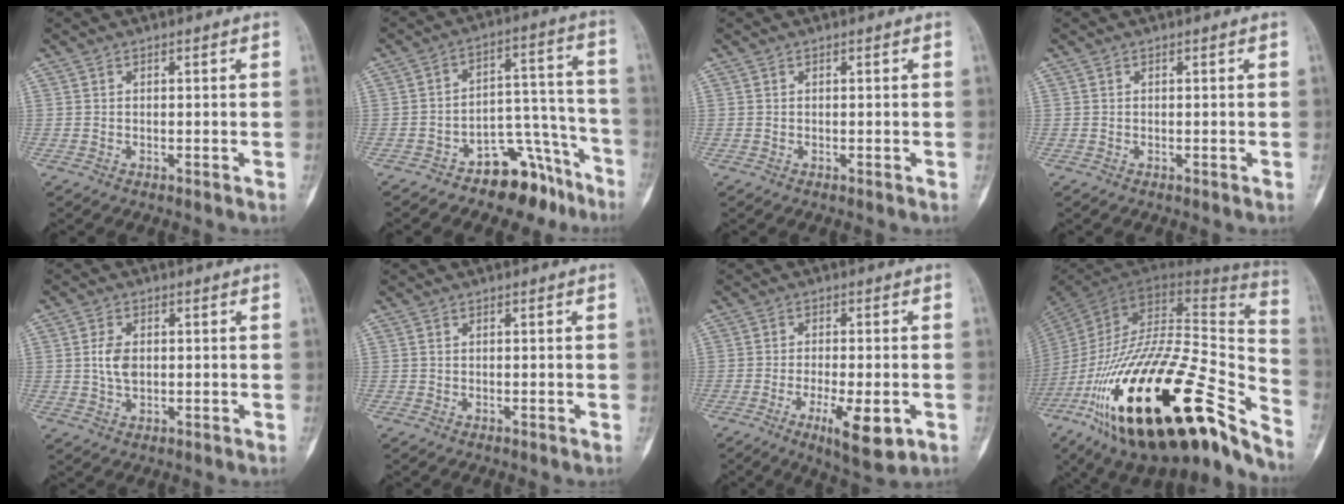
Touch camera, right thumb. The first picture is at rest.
{"total": 11.6, "force": [-8.6, 5.9, 4.9], "torque": [-0.024, 0.117, -0.133]}
{"total": 0.0}
{"total": 0.0}
{"total": 3.1, "force": [0.2, 2.0, 2.4], "torque": [-0.045, 0.001, 0.003]}
{"total": 0.0}
{"total": 9.5, "force": [-3.7, 2.9, 8.2], "torque": [-0.128, -0.010, -0.053]}
{"total": 40.2, "force": [-22.5, 14.0, 30.2], "torque": [-0.465, 0.043, -0.360]}